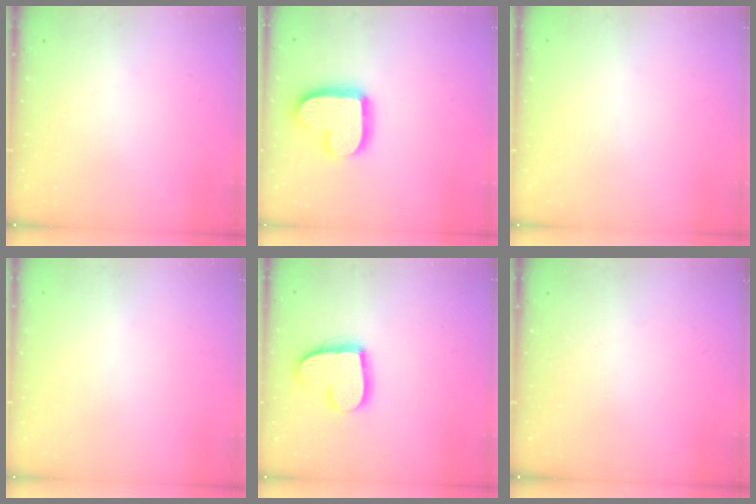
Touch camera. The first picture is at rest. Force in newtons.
{"total": 16.7, "press": 16.6, "slide": 1.2}
{"total": 0.0}
{"total": 0.5, "press": 0.5, "slide": 0.1}
{"total": 13.9, "press": 13.9, "slide": 1.0}
{"total": 0.0}